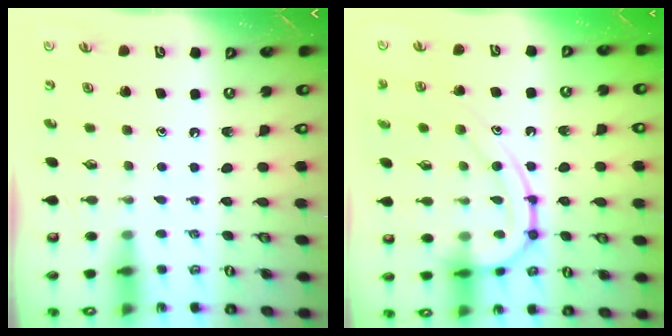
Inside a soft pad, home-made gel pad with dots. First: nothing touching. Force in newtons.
{"total": 13.7, "press": 13.7, "slide": 0.2}